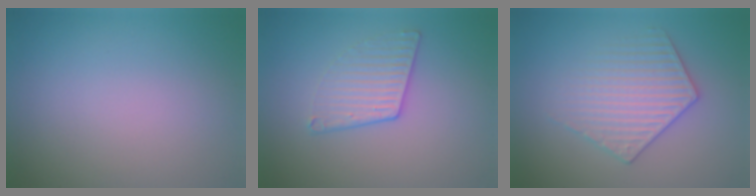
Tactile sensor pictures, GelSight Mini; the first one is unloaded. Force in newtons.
{"total": 2.3, "press": 1.9, "slide": 1.3}
{"total": 3.4, "press": 3.4, "slide": 0.6}